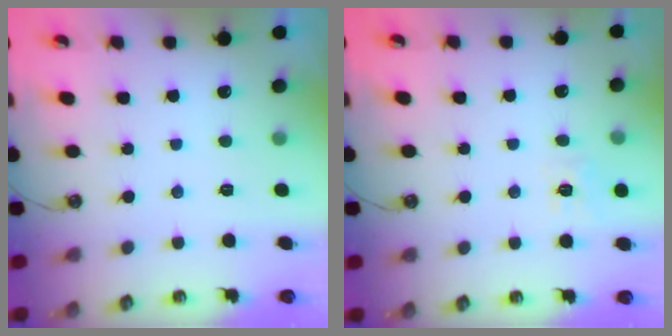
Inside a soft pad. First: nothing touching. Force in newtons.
{"total": 7.4, "press": 7.4, "slide": 0.6}